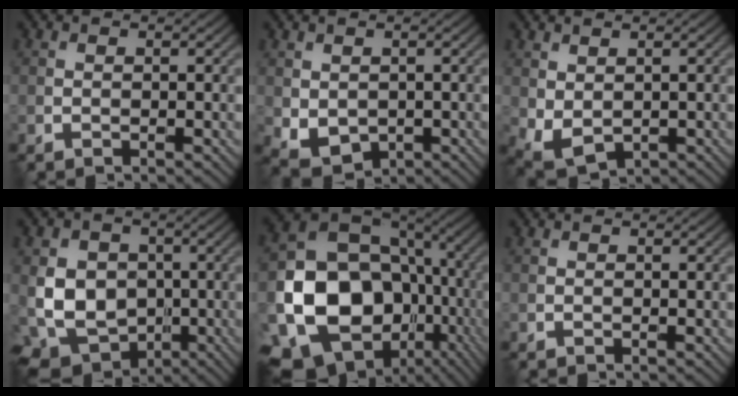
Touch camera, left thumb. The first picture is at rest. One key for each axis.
{"total": 3.7, "fx": -0.2, "fy": 2.8, "fz": 2.4, "tx": -0.063, "ty": -0.016, "tz": 0.005}
{"total": 3.5, "fx": 0.4, "fy": 2.3, "fz": 2.6, "tx": -0.069, "ty": -0.009, "tz": 0.012}
{"total": 9.1, "fx": -1.4, "fy": 7.6, "fz": 4.8, "tx": -0.110, "ty": -0.024, "tz": -0.032}
{"total": 19.9, "fx": -5.7, "fy": 15.9, "fz": 10.5, "tx": -0.235, "ty": -0.046, "tz": -0.080}
{"total": 0.0}